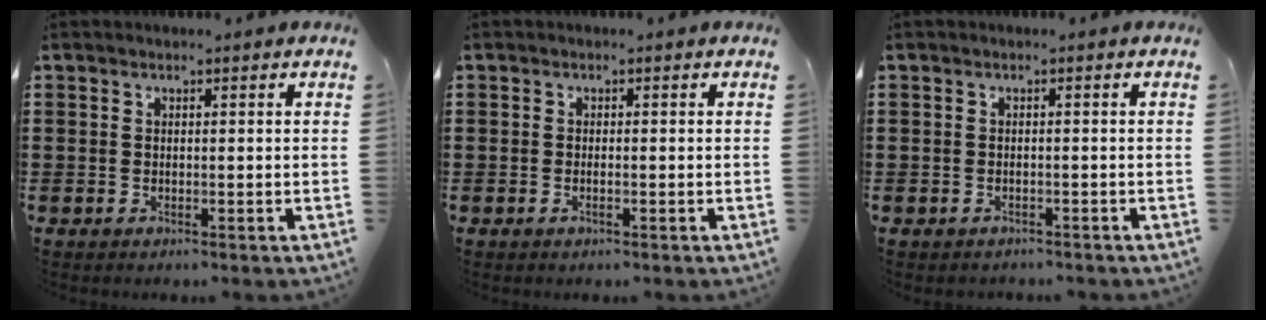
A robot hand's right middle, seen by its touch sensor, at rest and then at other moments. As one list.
[{"total": 0.7, "force": [-0.3, 0.1, 0.6], "torque": [-0.011, -0.002, -0.006]}, {"total": 0.8, "force": [-0.8, 0.3, 0.0], "torque": [-0.002, 0.001, -0.017]}]